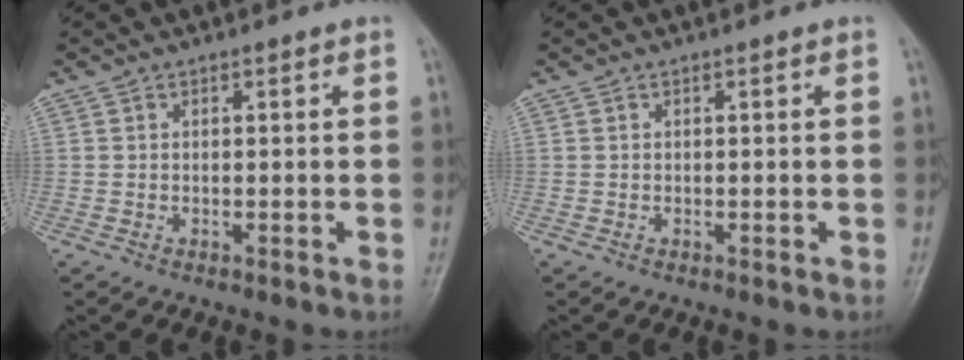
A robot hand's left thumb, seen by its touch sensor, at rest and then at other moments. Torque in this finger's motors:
{"motor_torque": [0.07, -0.05, -0.04, -0.19, 0.00]}